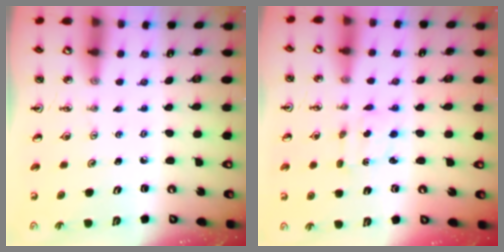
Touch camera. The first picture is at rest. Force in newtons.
{"total": 2.8, "press": 2.8, "slide": 0.5}